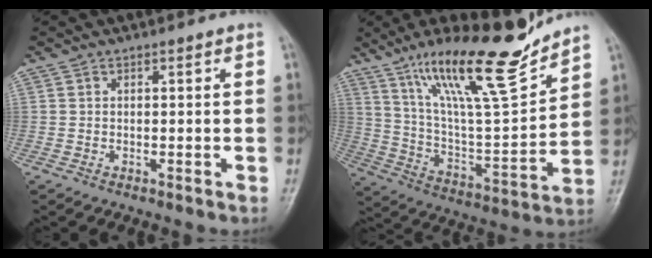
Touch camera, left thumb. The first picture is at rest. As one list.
[{"total": 21.2, "force": [15.4, 3.9, 13.9], "torque": [-0.204, -0.081, 0.272]}]